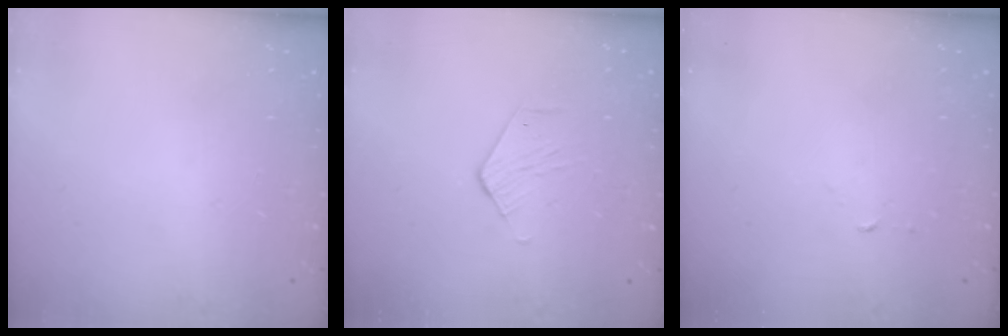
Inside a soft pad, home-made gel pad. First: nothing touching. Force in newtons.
{"total": 2.5, "press": 2.5, "slide": 0.2}
{"total": 2.5, "press": 2.5, "slide": 0.2}